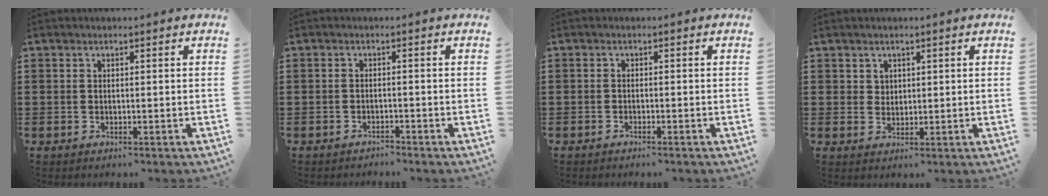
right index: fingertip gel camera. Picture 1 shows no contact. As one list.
[{"total": 0.9, "force": [-0.9, 0.1, 0.0], "torque": [-0.003, 0.003, -0.020]}, {"total": 0.7, "force": [-0.6, 0.0, 0.3], "torque": [-0.006, -0.001, -0.012]}, {"total": 1.9, "force": [1.2, 1.4, 0.2], "torque": [-0.009, 0.005, 0.024]}]